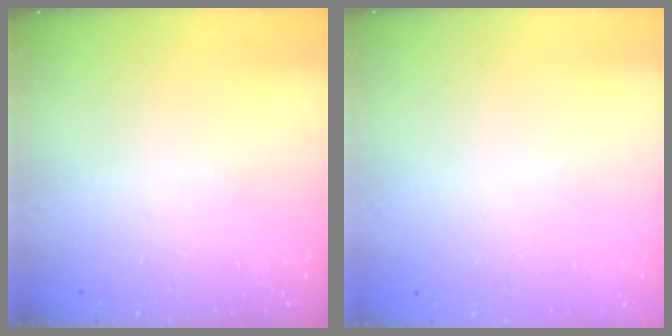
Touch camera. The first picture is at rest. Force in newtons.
{"total": 0.0}